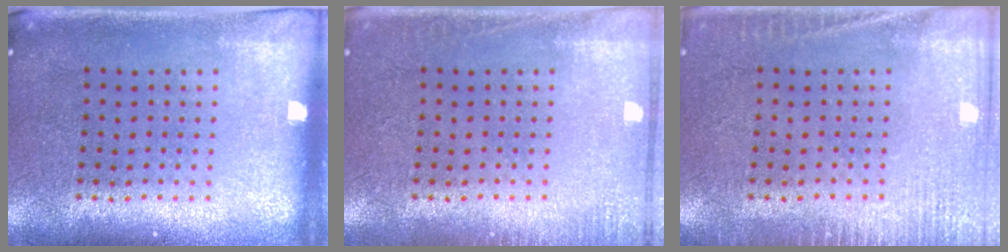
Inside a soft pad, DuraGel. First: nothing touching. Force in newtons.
{"total": 1.3, "press": 1.3, "slide": 0.3}
{"total": 2.9, "press": 2.9, "slide": 0.4}